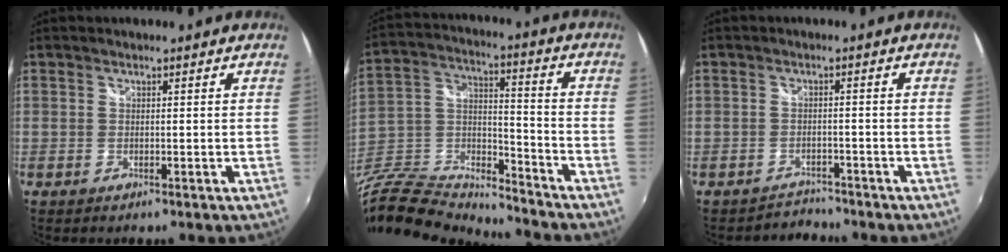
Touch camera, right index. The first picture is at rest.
{"total": 18.2, "force": [-15.4, 6.1, 7.5], "torque": [-0.187, -0.002, -0.296]}
{"total": 3.1, "force": [-2.7, 1.1, -1.0], "torque": [0.009, 0.012, -0.048]}